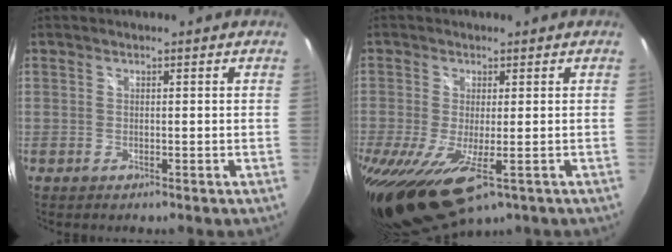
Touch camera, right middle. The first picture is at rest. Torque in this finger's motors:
{"motor_torque": [1.22, -0.92, 0.50, 0.21]}